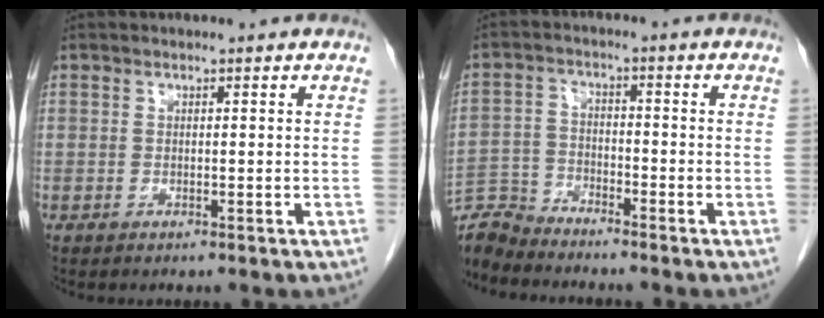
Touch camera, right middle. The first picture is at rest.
{"total": 5.9, "force": [-5.9, 0.0, -0.7], "torque": [0.013, -0.001, -0.115]}